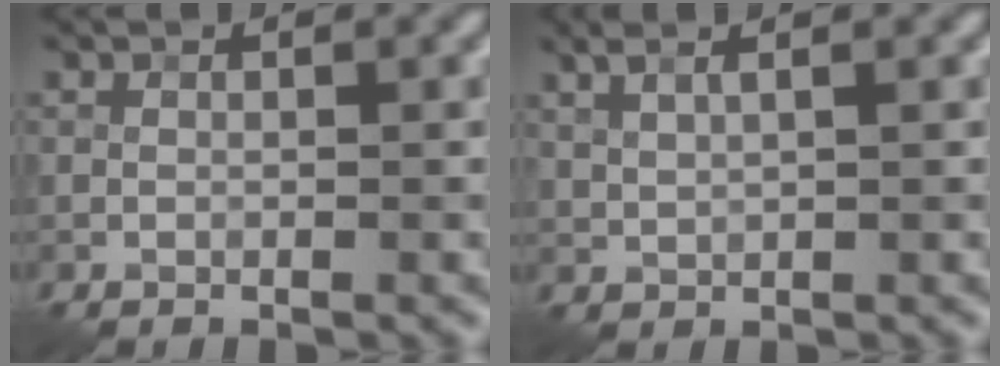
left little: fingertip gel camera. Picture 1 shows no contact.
{"total": 3.5, "force": [2.3, 1.4, 2.3], "torque": [-0.042, 0.024, 0.026]}